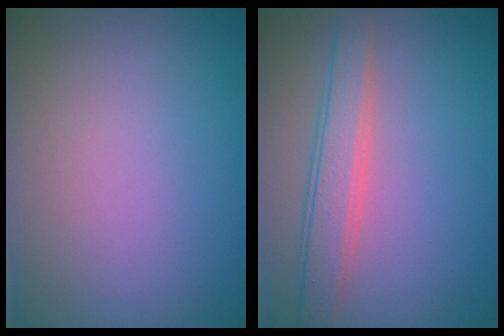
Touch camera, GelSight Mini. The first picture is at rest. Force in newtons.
{"total": 3.4, "press": 3.4, "slide": 0.2}